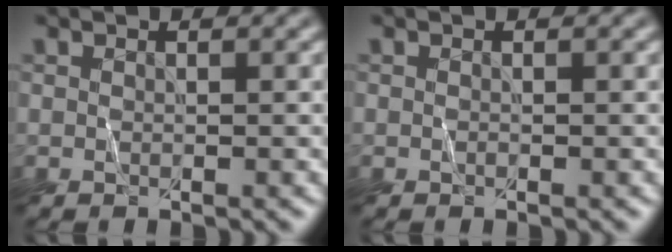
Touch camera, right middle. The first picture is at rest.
{"total": 0.0}